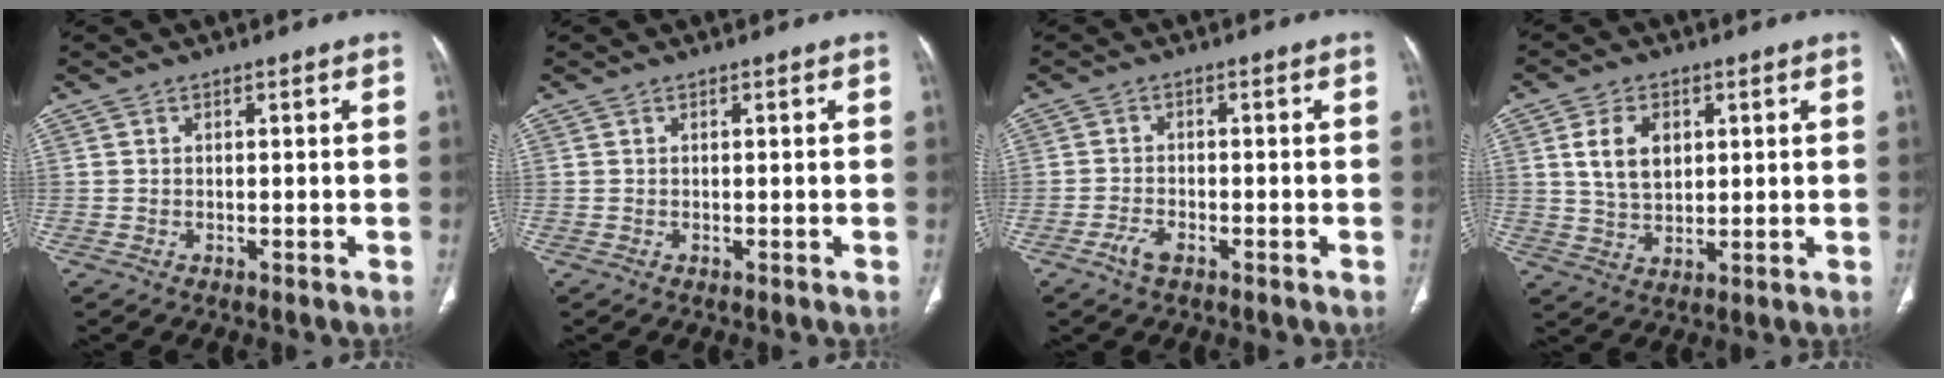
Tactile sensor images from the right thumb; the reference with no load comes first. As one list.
[{"total": 0.0}, {"total": 2.9, "force": [-1.9, 1.3, 1.8], "torque": [-0.042, 0.009, -0.036]}, {"total": 8.1, "force": [2.3, 5.3, 5.6], "torque": [-0.085, -0.010, 0.049]}]